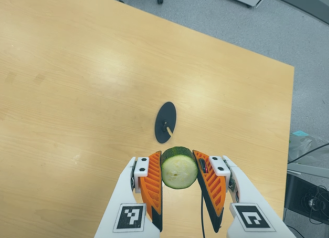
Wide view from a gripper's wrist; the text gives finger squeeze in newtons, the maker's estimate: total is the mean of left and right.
{"total": 9.5, "left": 8.5, "right": 10.5}